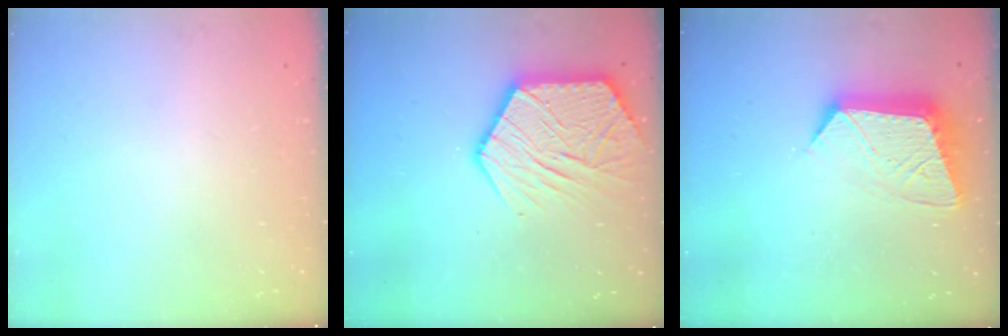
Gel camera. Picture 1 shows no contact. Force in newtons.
{"total": 15.9, "press": 15.8, "slide": 1.4}
{"total": 13.3, "press": 13.3, "slide": 1.0}